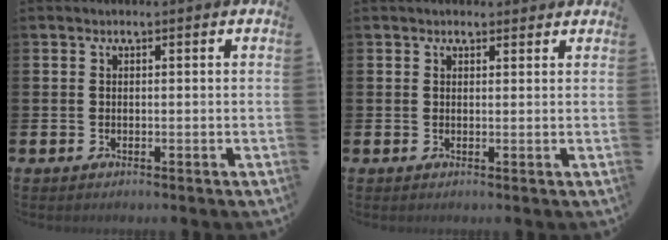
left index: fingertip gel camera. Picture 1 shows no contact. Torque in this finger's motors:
{"motor_torque": [1.18, -0.96, 0.35, 0.03]}